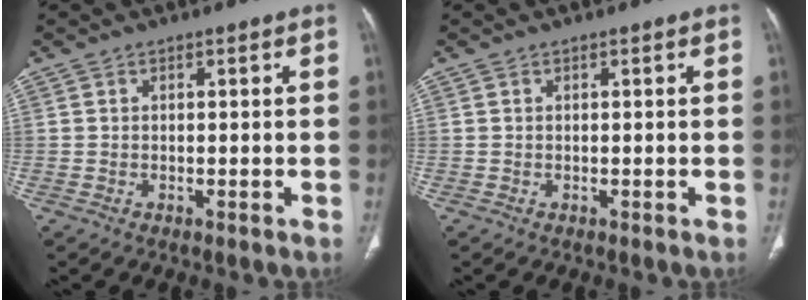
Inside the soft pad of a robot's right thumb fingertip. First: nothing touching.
{"total": 0.0}